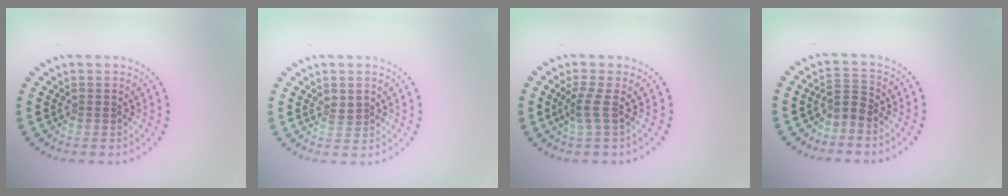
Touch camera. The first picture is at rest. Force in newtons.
{"total": 1.2, "press": 1.1, "slide": 0.5}
{"total": 2.0, "press": 1.3, "slide": 1.4}
{"total": 1.8, "press": 1.3, "slide": 1.3}